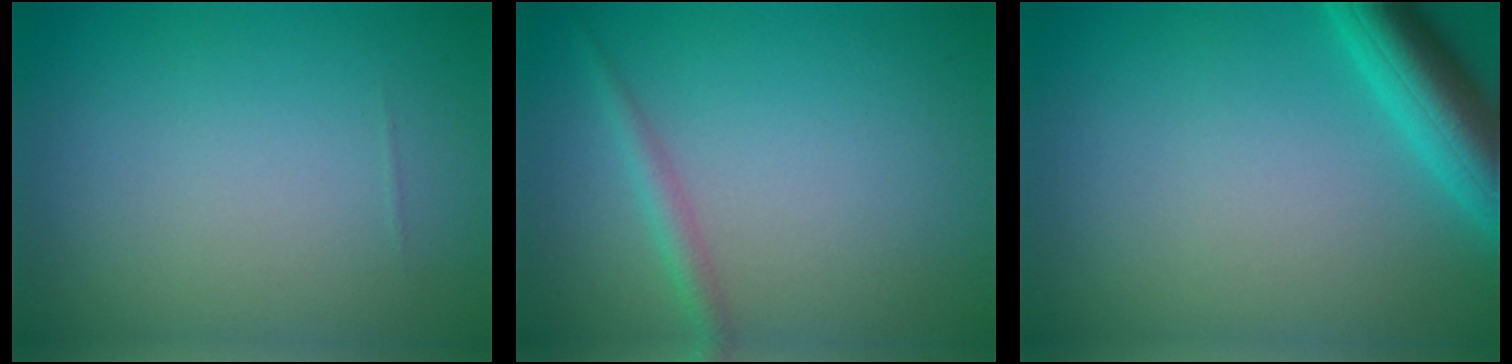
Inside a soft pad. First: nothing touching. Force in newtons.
{"total": 1.6, "press": 1.6, "slide": 0.1}
{"total": 5.5, "press": 5.5, "slide": 0.3}